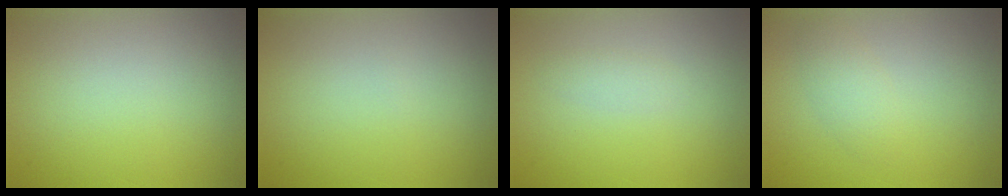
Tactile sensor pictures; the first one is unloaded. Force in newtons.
{"total": 0.0}
{"total": 0.9, "press": 0.9, "slide": 0.1}
{"total": 1.7, "press": 1.7, "slide": 0.1}